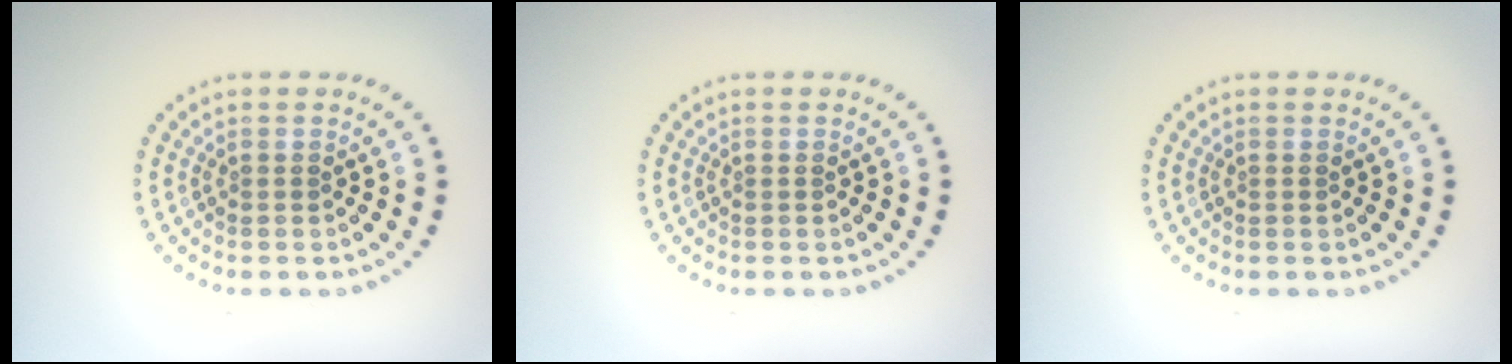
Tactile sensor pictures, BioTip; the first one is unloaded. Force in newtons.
{"total": 0.0}
{"total": 0.0}